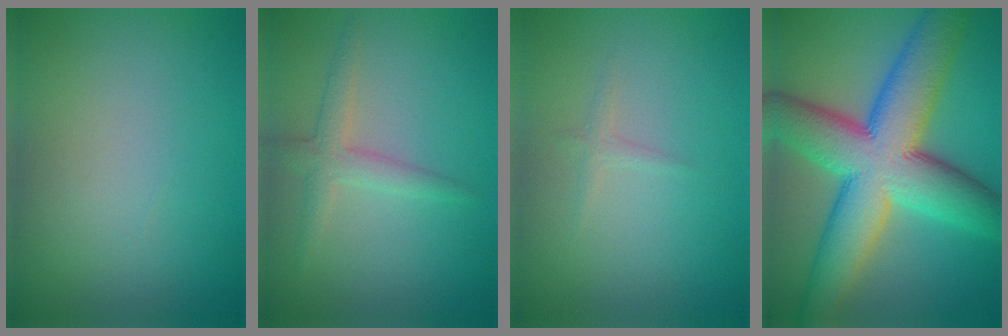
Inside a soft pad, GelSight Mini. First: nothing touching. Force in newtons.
{"total": 2.4, "press": 2.4, "slide": 0.1}
{"total": 0.8, "press": 0.8, "slide": 0.0}
{"total": 13.6, "press": 13.6, "slide": 0.1}